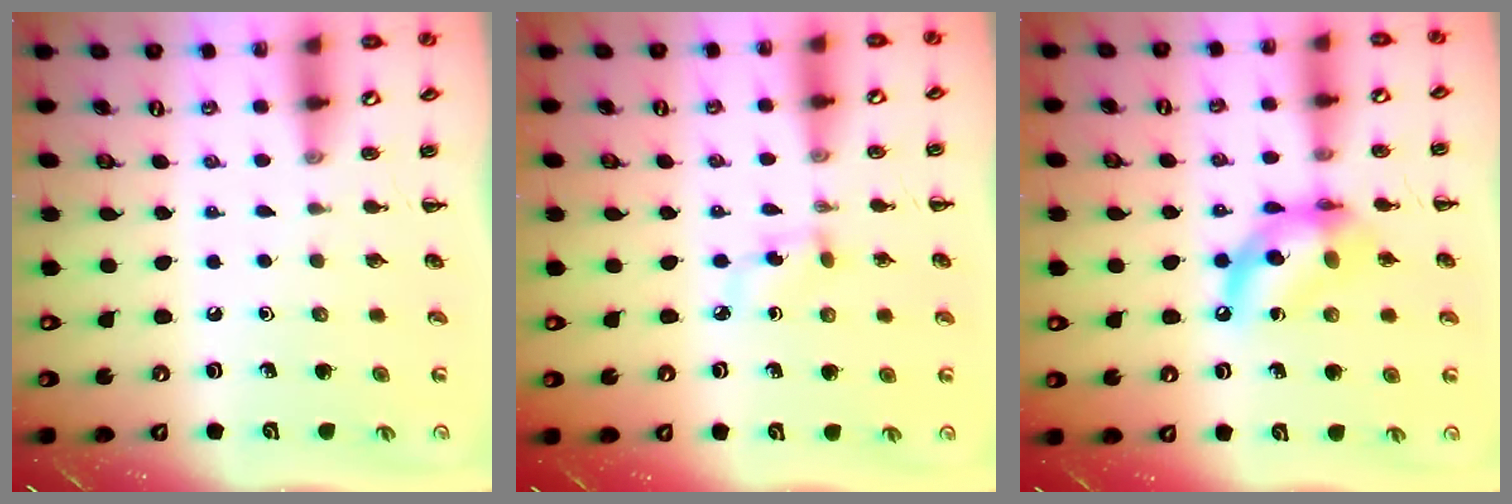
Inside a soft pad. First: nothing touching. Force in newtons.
{"total": 4.6, "press": 4.4, "slide": 1.5}
{"total": 12.2, "press": 11.8, "slide": 3.1}